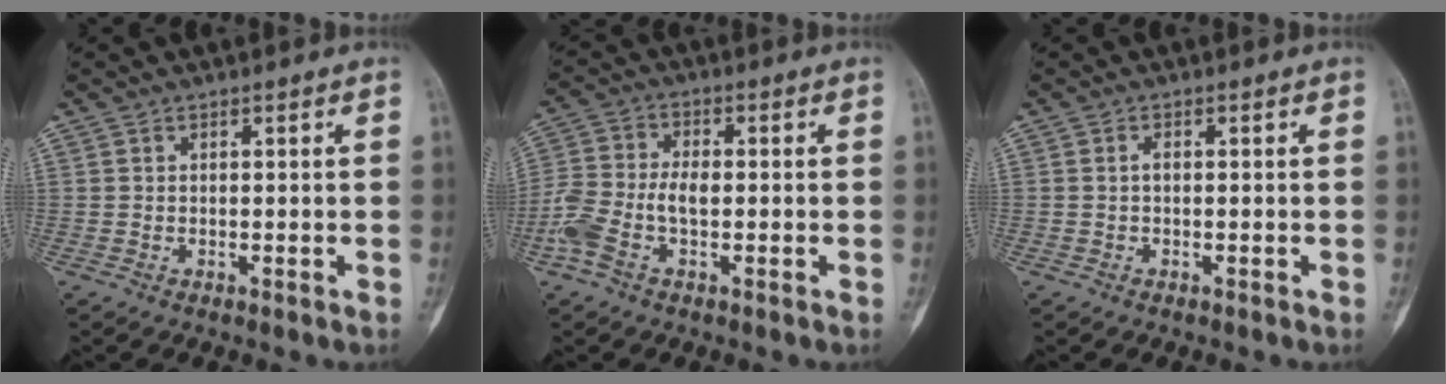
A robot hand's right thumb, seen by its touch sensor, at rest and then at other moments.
{"total": 8.5, "force": [-1.7, 4.6, 6.9], "torque": [-0.166, 0.025, -0.037]}
{"total": 0.9, "force": [0.1, 0.5, 0.8], "torque": [-0.011, 0.002, -0.001]}